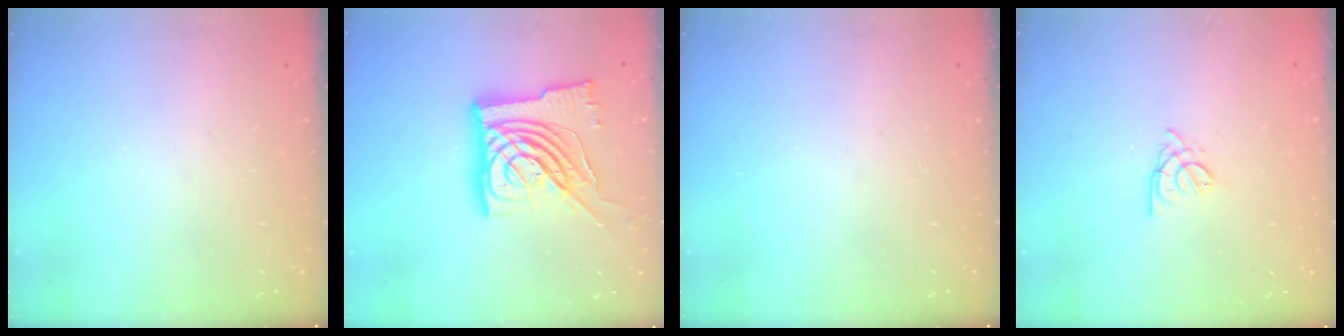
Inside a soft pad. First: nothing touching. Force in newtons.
{"total": 19.1, "press": 18.9, "slide": 2.7}
{"total": 0.0}
{"total": 1.6, "press": 1.5, "slide": 0.5}